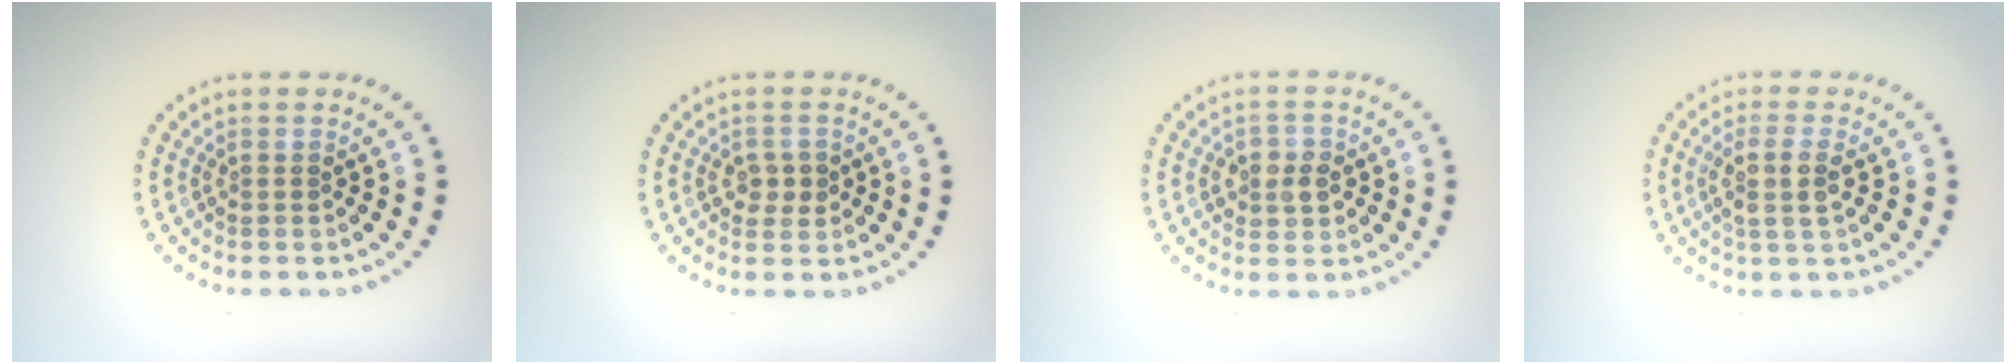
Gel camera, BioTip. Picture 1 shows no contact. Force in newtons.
{"total": 1.9, "press": 1.8, "slide": 0.3}
{"total": 2.3, "press": 2.3, "slide": 0.2}
{"total": 2.6, "press": 2.2, "slide": 1.4}